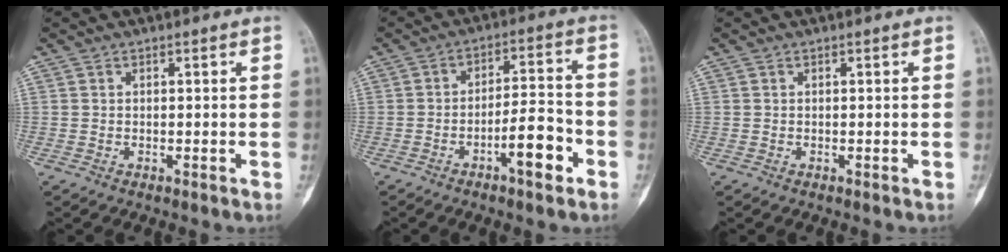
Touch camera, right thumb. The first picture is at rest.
{"total": 8.7, "force": [-4.2, 2.5, 7.3], "torque": [-0.108, 0.032, -0.067]}
{"total": 0.0}